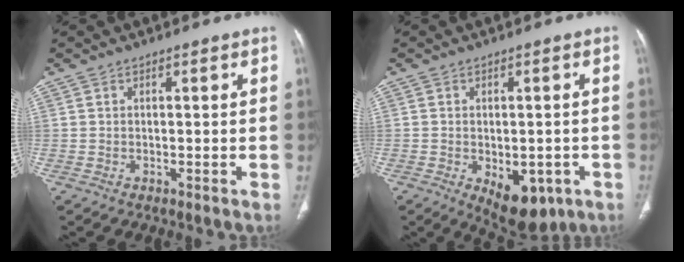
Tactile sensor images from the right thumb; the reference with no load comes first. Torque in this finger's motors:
{"motor_torque": [0.59, 1.30, -0.12, 0.11, 0.18]}